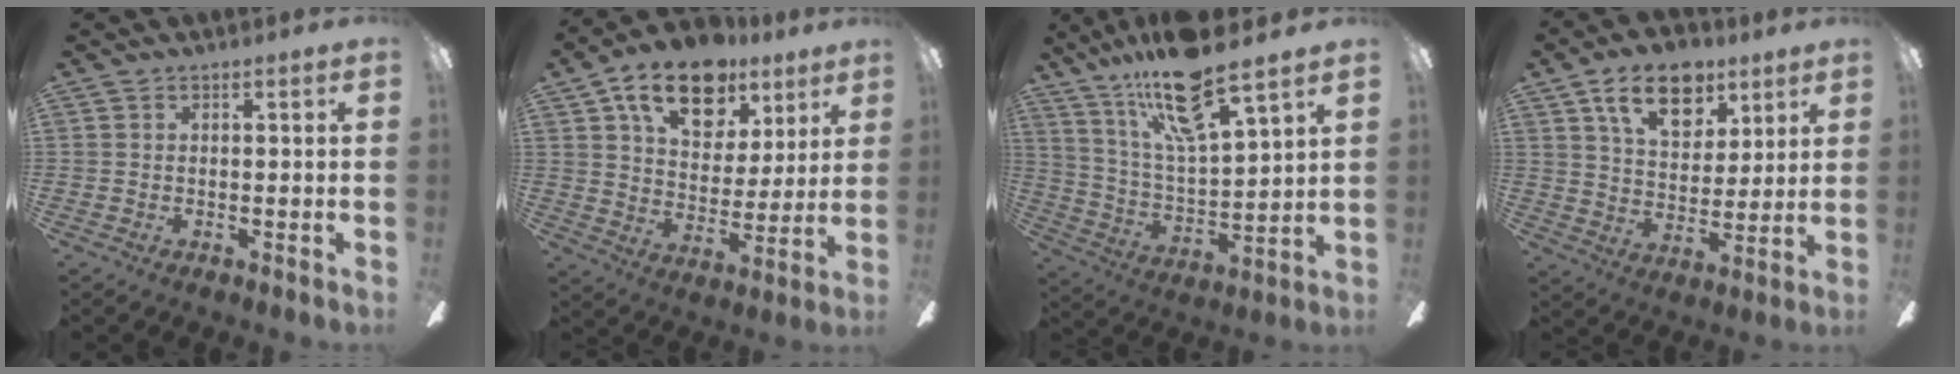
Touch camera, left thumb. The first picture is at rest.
{"total": 17.9, "force": [11.2, 10.5, 9.1], "torque": [-0.141, -0.055, 0.198]}
{"total": 18.6, "force": [13.3, 4.5, 12.2], "torque": [-0.235, -0.071, 0.223]}
{"total": 14.6, "force": [8.6, 8.5, 8.2], "torque": [-0.118, -0.028, 0.153]}